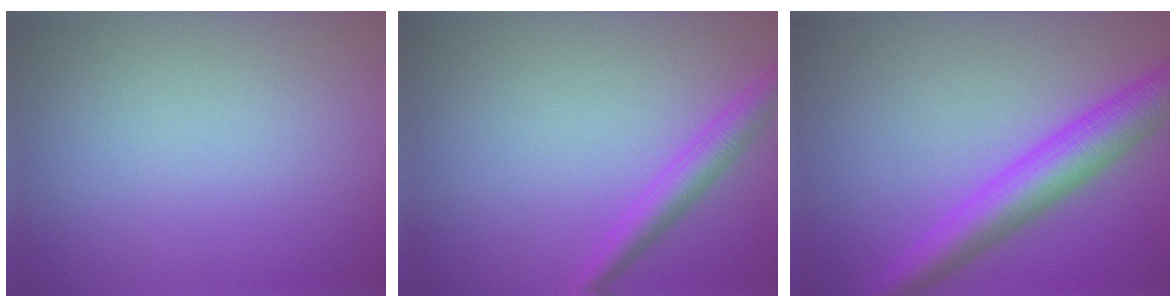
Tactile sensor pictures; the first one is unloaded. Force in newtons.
{"total": 2.6, "press": 2.6, "slide": 0.1}
{"total": 5.5, "press": 5.5, "slide": 0.3}